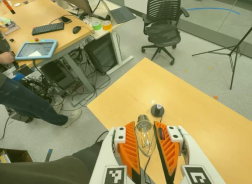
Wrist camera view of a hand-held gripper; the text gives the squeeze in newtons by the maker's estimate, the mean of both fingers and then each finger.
{"total": 13.1, "left": 13.5, "right": 12.6}